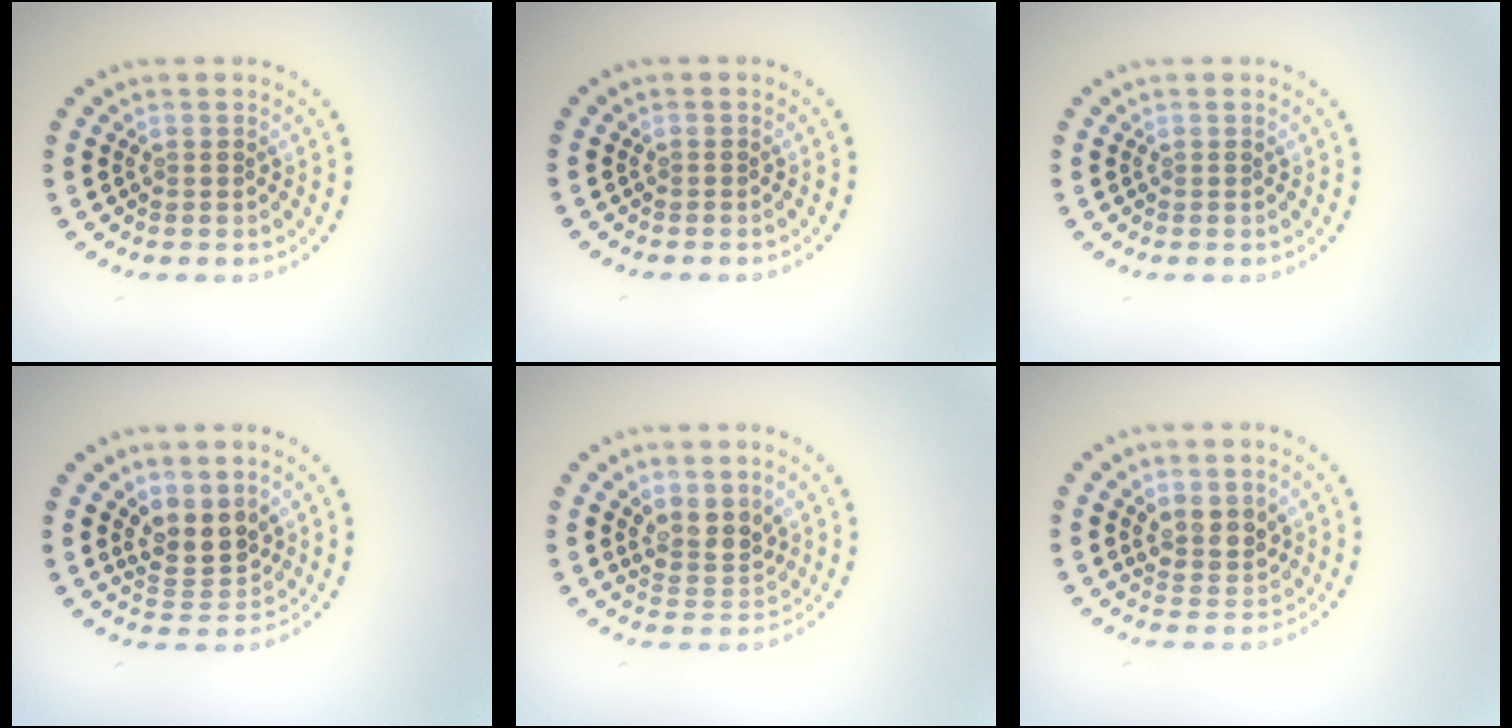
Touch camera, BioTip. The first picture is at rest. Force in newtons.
{"total": 0.0}
{"total": 0.0}
{"total": 3.3, "press": 2.8, "slide": 1.6}
{"total": 2.9, "press": 2.3, "slide": 1.8}
{"total": 2.4, "press": 2.1, "slide": 1.1}